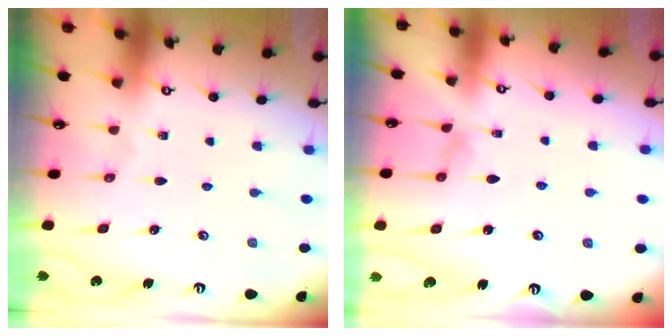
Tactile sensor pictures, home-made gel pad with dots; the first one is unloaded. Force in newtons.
{"total": 0.0}